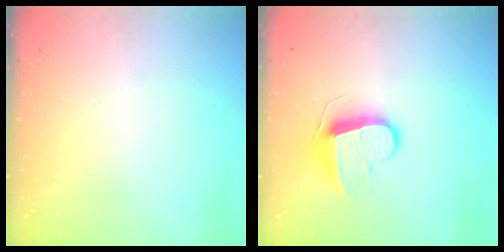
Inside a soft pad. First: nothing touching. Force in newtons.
{"total": 9.6, "press": 9.6, "slide": 0.3}